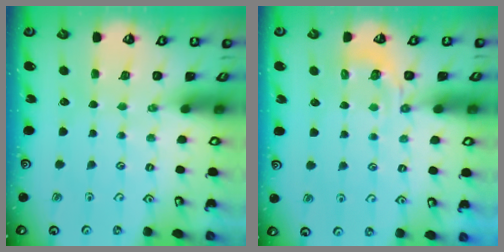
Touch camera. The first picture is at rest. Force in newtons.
{"total": 3.7, "press": 3.1, "slide": 1.9}